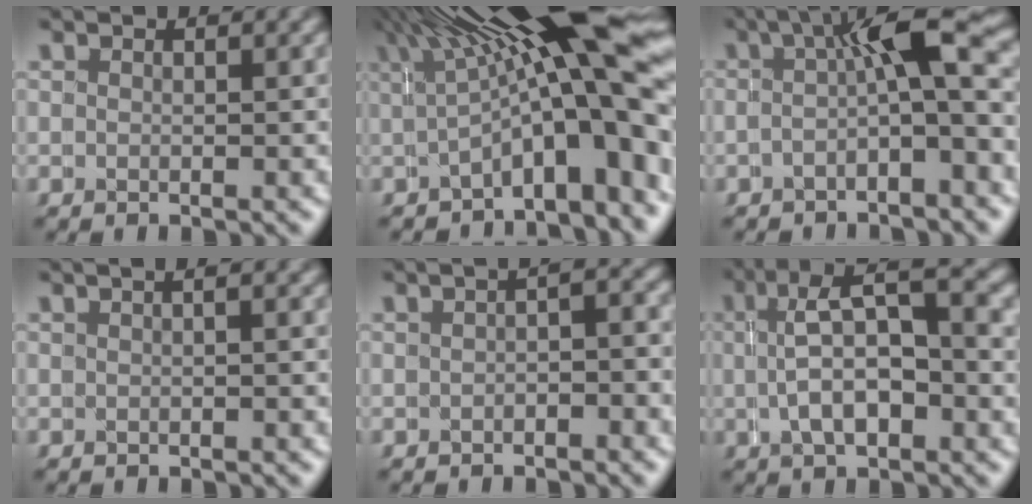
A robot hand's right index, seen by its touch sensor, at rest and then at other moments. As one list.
[{"total": 14.4, "force": [2.8, 4.5, 13.4], "torque": [-0.189, 0.026, 0.043]}, {"total": 4.9, "force": [-0.6, 0.4, 4.8], "torque": [-0.063, 0.013, -0.012]}, {"total": 0.7, "force": [0.0, 0.5, 0.5], "torque": [-0.012, 0.011, -0.003]}, {"total": 1.7, "force": [-0.8, 1.0, 1.1], "torque": [-0.004, 0.013, -0.022]}, {"total": 5.8, "force": [0.8, 1.8, 5.4], "torque": [-0.082, 0.018, 0.010]}]